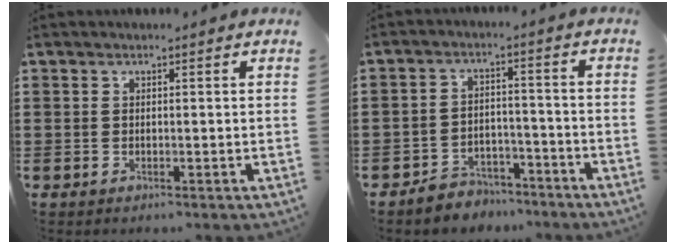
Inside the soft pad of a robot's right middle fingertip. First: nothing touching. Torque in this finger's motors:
{"motor_torque": [1.13, -0.34, 0.11, 0.07]}